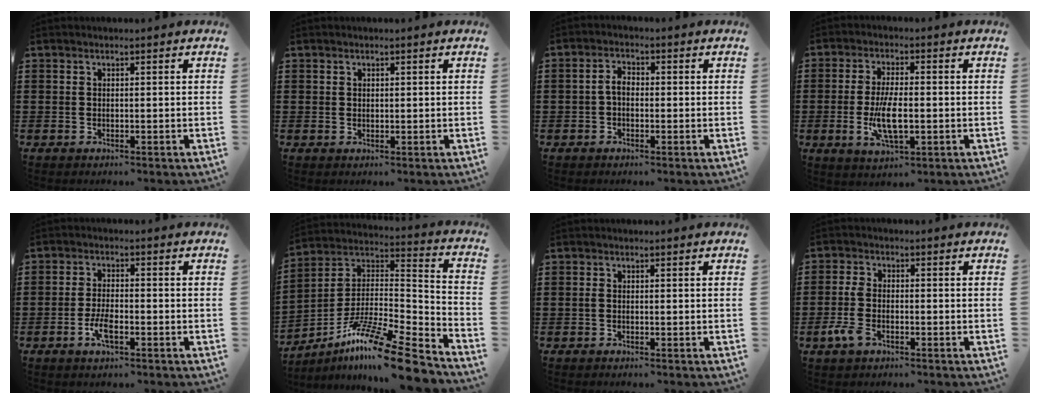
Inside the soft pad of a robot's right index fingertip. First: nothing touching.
{"total": 0.7, "force": [0.4, 0.4, 0.2], "torque": [-0.007, 0.001, 0.010]}
{"total": 2.6, "force": [-0.5, 1.5, 2.1], "torque": [-0.050, 0.000, -0.012]}
{"total": 7.6, "force": [-1.2, 2.9, 7.0], "torque": [-0.152, -0.010, -0.027]}
{"total": 4.0, "force": [-1.7, 1.6, 3.3], "torque": [-0.077, -0.003, -0.036]}
{"total": 13.5, "force": [-10.3, 1.3, 8.6], "torque": [-0.147, 0.023, -0.193]}
{"total": 0.6, "force": [-0.2, 0.3, 0.5], "torque": [-0.019, -0.003, -0.006]}
{"total": 4.2, "force": [-1.8, 2.3, 3.0], "torque": [-0.082, -0.003, -0.040]}